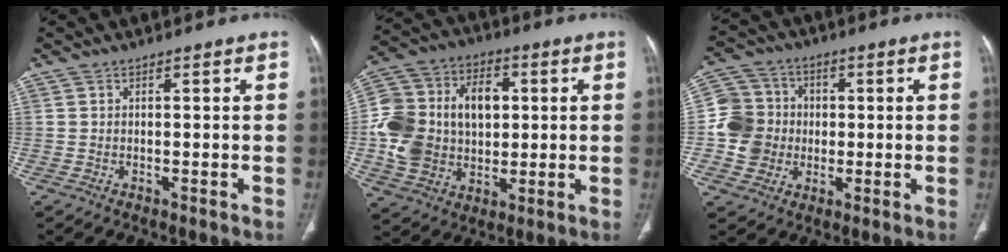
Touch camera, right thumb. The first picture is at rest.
{"total": 20.4, "force": [1.4, 15.2, 13.6], "torque": [-0.240, 0.024, 0.031]}
{"total": 11.0, "force": [-0.8, 10.2, 3.9], "torque": [-0.050, 0.022, -0.020]}